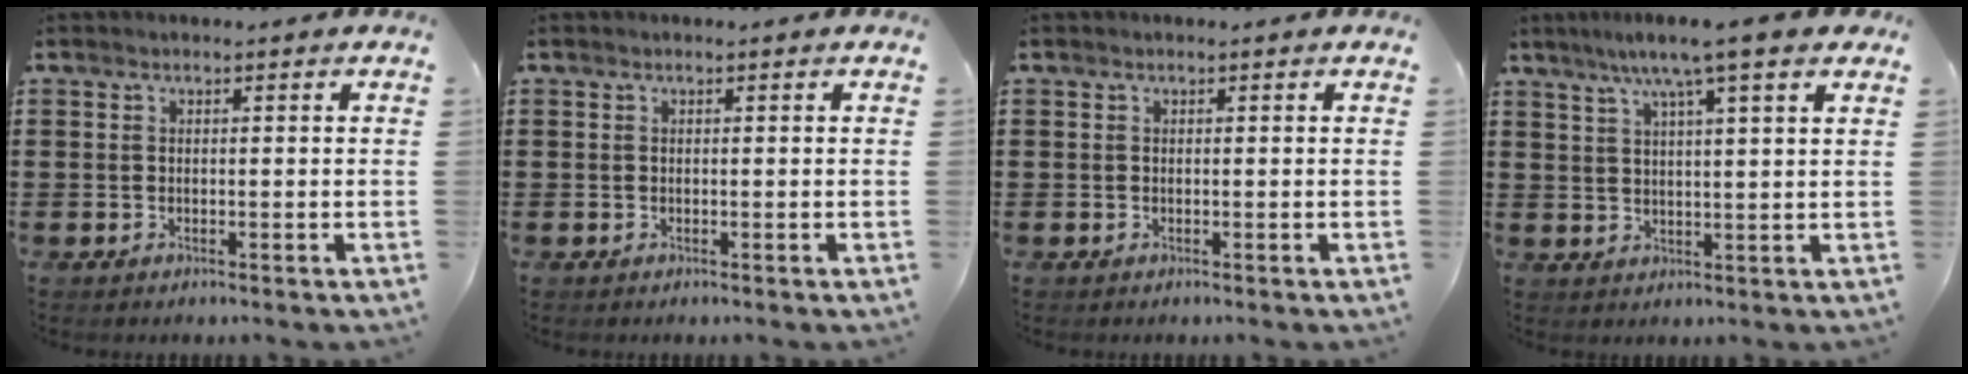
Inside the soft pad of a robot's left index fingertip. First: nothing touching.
{"total": 0.0}
{"total": 0.0}
{"total": 7.3, "force": [5.1, -0.2, 5.2], "torque": [-0.115, -0.009, 0.086]}